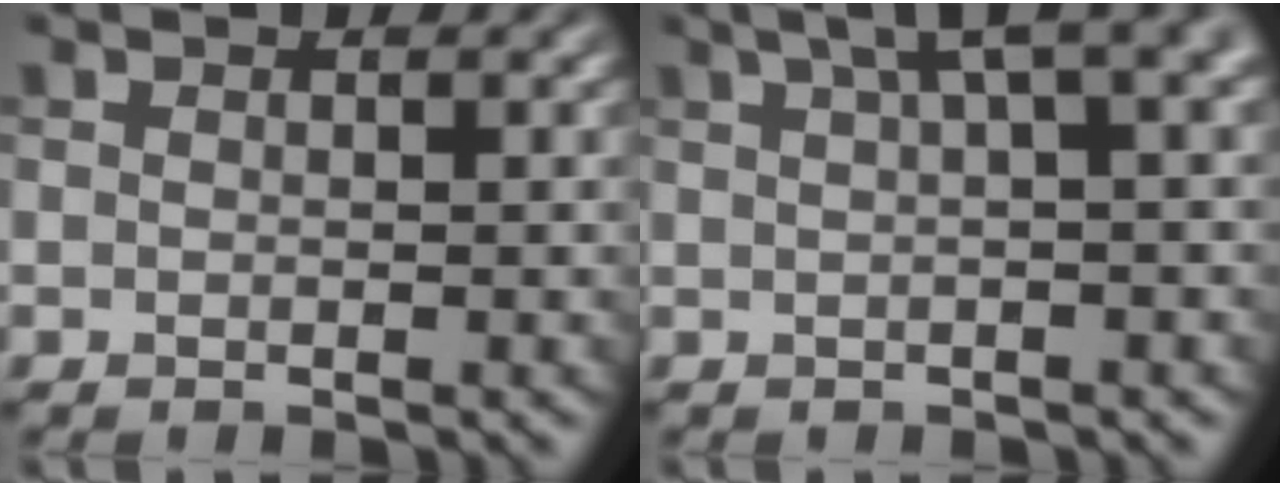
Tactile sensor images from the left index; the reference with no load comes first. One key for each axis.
{"total": 6.1, "fx": 2.7, "fy": 1.7, "fz": 5.2, "tx": -0.051, "ty": 0.028, "tz": 0.040}